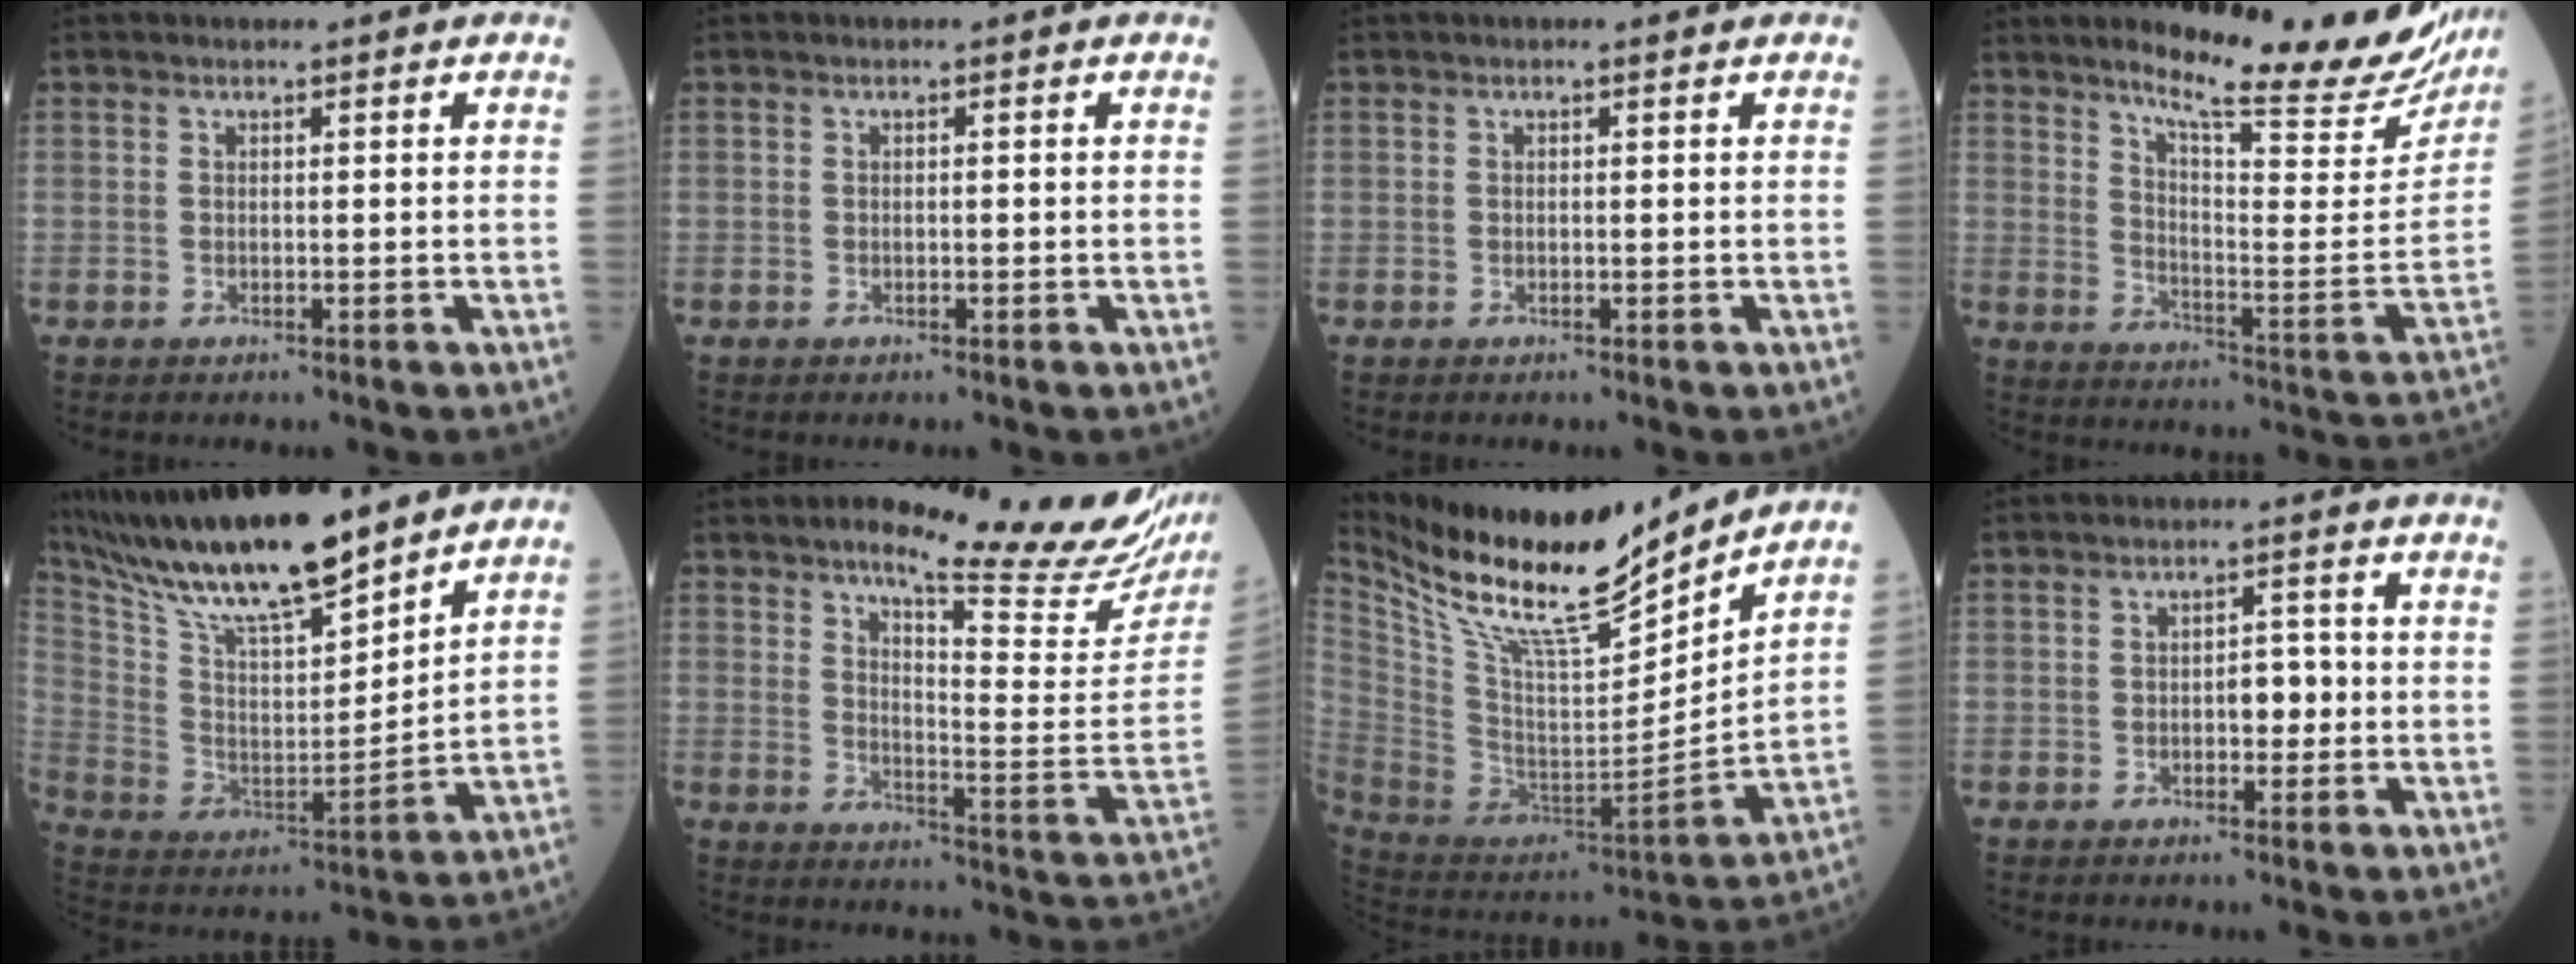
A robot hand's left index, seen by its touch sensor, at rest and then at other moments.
{"total": 0.0}
{"total": 0.0}
{"total": 22.9, "force": [19.9, 2.5, 11.0], "torque": [-0.160, -0.084, 0.254]}
{"total": 20.1, "force": [16.8, 2.7, 10.8], "torque": [-0.204, 0.005, 0.311]}
{"total": 22.9, "force": [18.1, 2.9, 13.7], "torque": [-0.185, -0.056, 0.222]}
{"total": 20.8, "force": [17.3, 2.9, 11.1], "torque": [-0.208, -0.027, 0.314]}
{"total": 2.9, "force": [-0.7, 1.4, 2.4], "torque": [-0.029, 0.006, -0.013]}